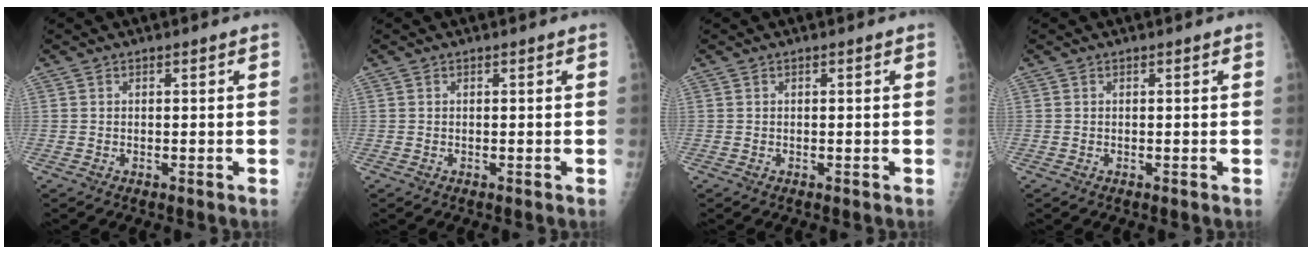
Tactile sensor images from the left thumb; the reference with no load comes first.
{"total": 0.0}
{"total": 0.0}
{"total": 0.0}